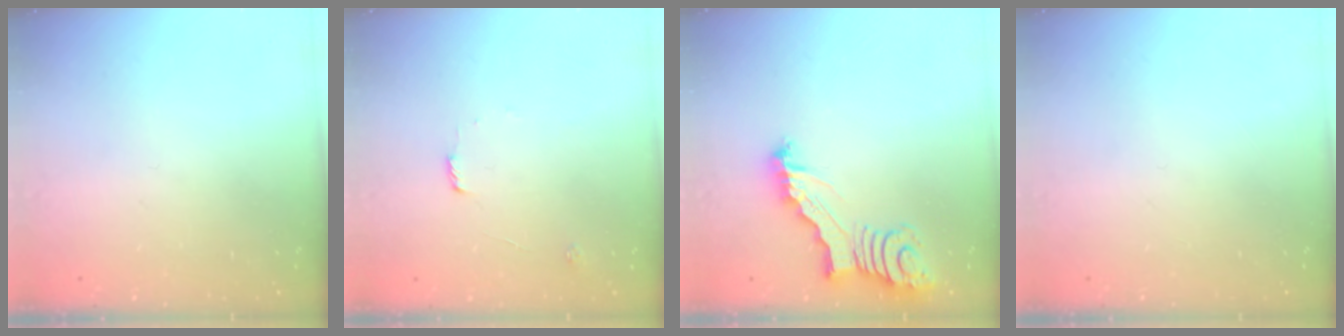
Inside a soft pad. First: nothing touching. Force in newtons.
{"total": 5.8, "press": 5.8, "slide": 0.5}
{"total": 5.0, "press": 5.0, "slide": 0.4}
{"total": 0.0}